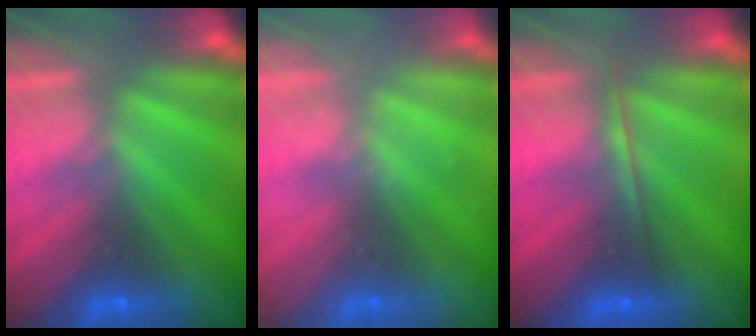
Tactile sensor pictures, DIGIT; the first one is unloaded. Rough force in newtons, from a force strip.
{"total": 2.3}
{"total": 1.6}